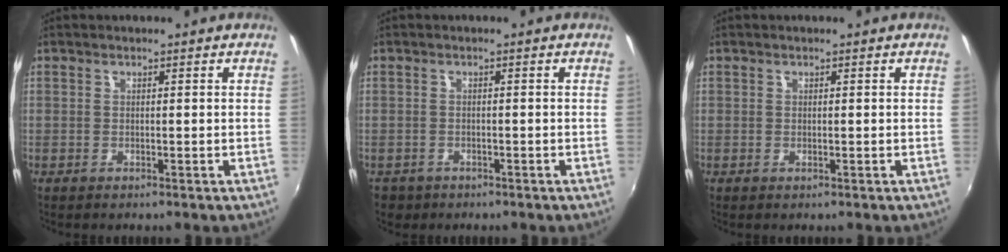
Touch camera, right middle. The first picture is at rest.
{"total": 3.1, "force": [-1.7, 2.4, 1.0], "torque": [-0.028, -0.005, -0.024]}
{"total": 0.0}